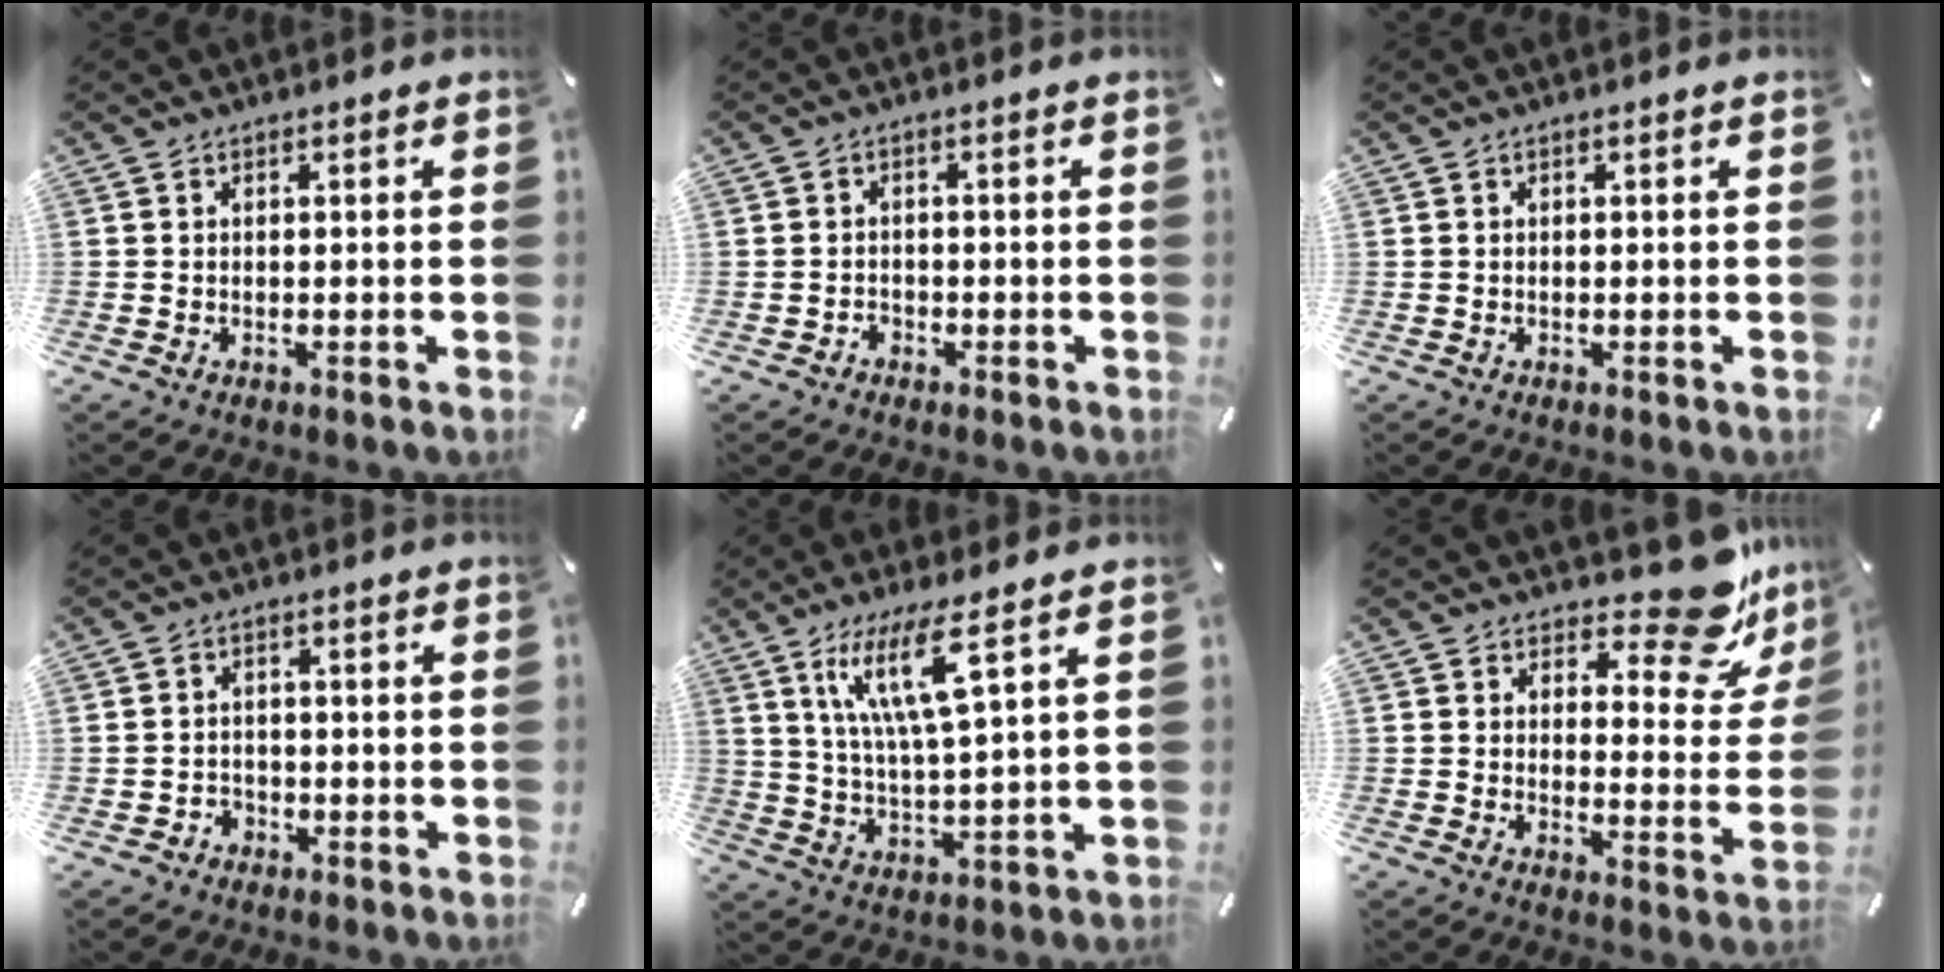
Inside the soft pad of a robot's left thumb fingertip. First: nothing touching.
{"total": 1.7, "force": [-1.1, 1.3, 0.4], "torque": [-0.010, 0.007, -0.026]}
{"total": 0.0}
{"total": 2.7, "force": [-1.6, 2.1, 0.5], "torque": [-0.009, 0.009, -0.035]}
{"total": 11.7, "force": [5.9, 1.5, 10.0], "torque": [-0.211, -0.004, 0.097]}
{"total": 13.3, "force": [10.2, 4.8, 7.0], "torque": [-0.081, -0.086, 0.169]}